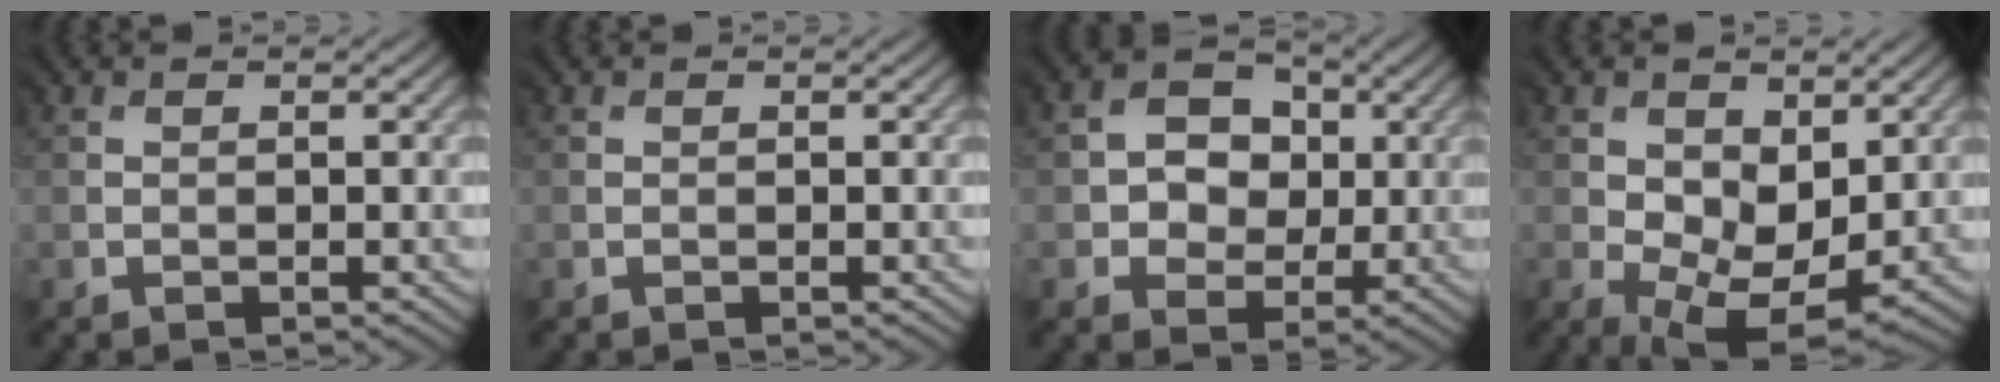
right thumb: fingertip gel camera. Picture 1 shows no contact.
{"total": 0.0}
{"total": 5.6, "force": [0.6, 5.1, 2.2], "torque": [-0.044, 0.003, -0.002]}
{"total": 8.7, "force": [0.6, 6.1, 6.2], "torque": [-0.145, -0.021, 0.022]}